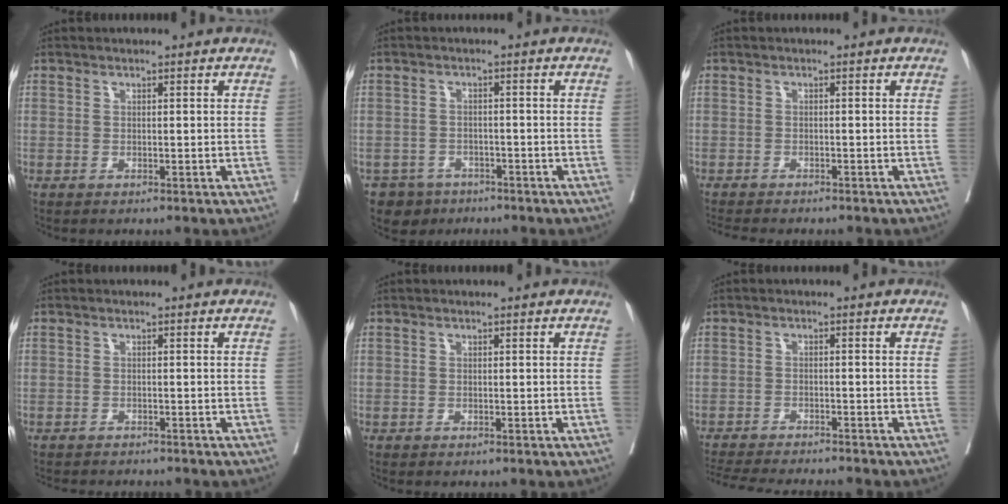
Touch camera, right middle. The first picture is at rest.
{"total": 4.6, "force": [-3.4, 3.1, 0.1], "torque": [0.000, 0.004, -0.053]}
{"total": 6.5, "force": [-5.8, 1.2, 2.8], "torque": [-0.044, -0.008, -0.082]}
{"total": 5.7, "force": [-5.2, 1.4, 1.7], "torque": [-0.017, -0.004, -0.072]}
{"total": 0.0}
{"total": 12.3, "force": [-11.4, 0.7, 4.7], "torque": [-0.073, -0.019, -0.164]}